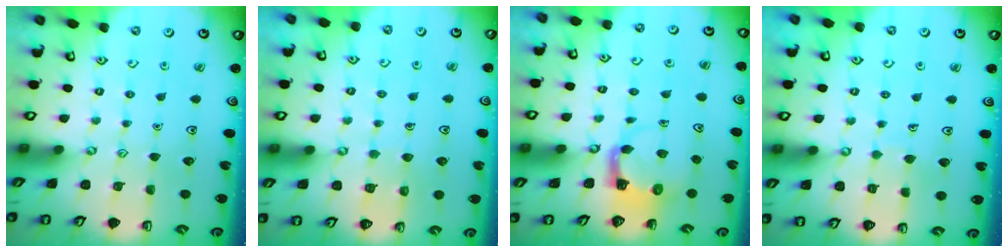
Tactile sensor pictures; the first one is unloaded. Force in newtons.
{"total": 6.4, "press": 6.3, "slide": 0.4}
{"total": 4.0, "press": 3.9, "slide": 0.7}
{"total": 3.5, "press": 3.5, "slide": 0.2}